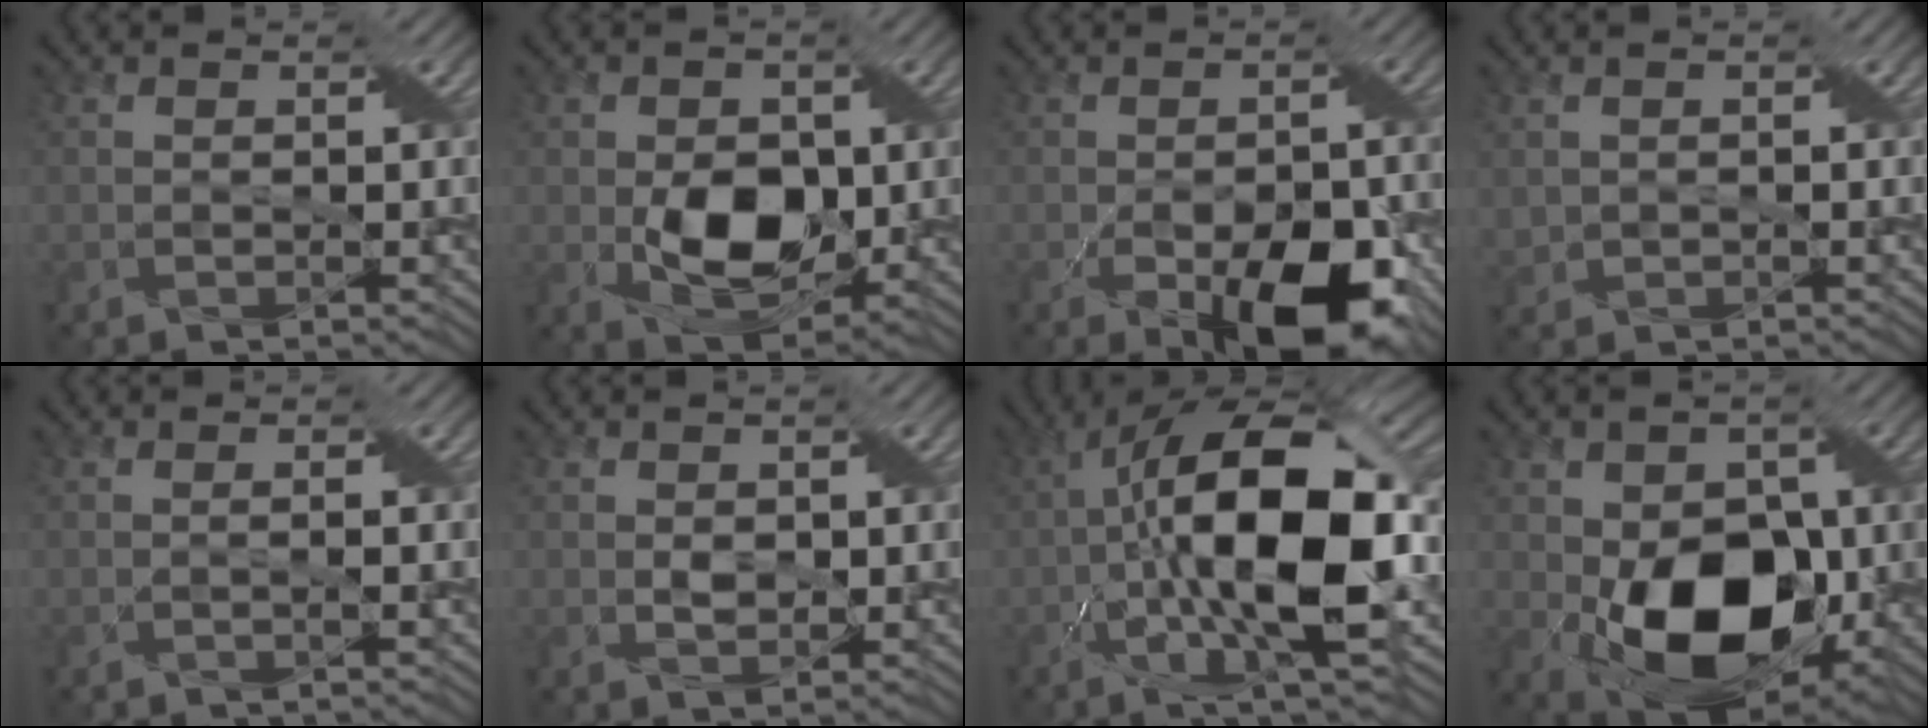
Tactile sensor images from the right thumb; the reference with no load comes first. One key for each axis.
{"total": 8.4, "fx": -0.9, "fy": 5.6, "fz": 6.2, "tx": -0.112, "ty": -0.009, "tz": -0.013}
{"total": 10.1, "fx": -4.5, "fy": 4.6, "fz": 7.8, "tx": -0.134, "ty": -0.029, "tz": -0.060}
{"total": 1.5, "fx": 0.2, "fy": 1.3, "fz": 0.7, "tx": -0.023, "ty": -0.001, "tz": 0.006}
{"total": 0.9, "fx": -0.1, "fy": 0.0, "fz": 0.9, "tx": -0.016, "ty": 0.005, "tz": -0.003}
{"total": 1.8, "fx": 0.4, "fy": 1.3, "fz": 1.2, "tx": -0.029, "ty": -0.001, "tz": 0.009}
{"total": 15.9, "fx": -2.0, "fy": 5.7, "fz": 14.7, "tx": -0.252, "ty": 0.021, "tz": -0.047}
{"total": 13.8, "fx": -2.4, "fy": 9.2, "fz": 10.0, "tx": -0.164, "ty": -0.022, "tz": -0.041}